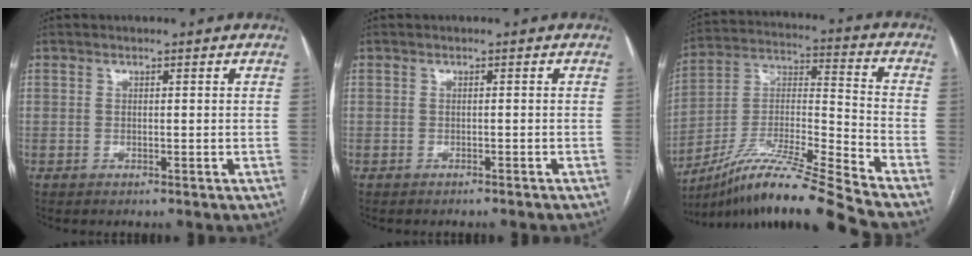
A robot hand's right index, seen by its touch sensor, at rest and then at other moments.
{"total": 2.5, "force": [-2.3, 0.2, 0.9], "torque": [-0.015, -0.001, -0.026]}
{"total": 19.2, "force": [-16.2, -2.1, 10.1], "torque": [-0.210, -0.009, -0.296]}